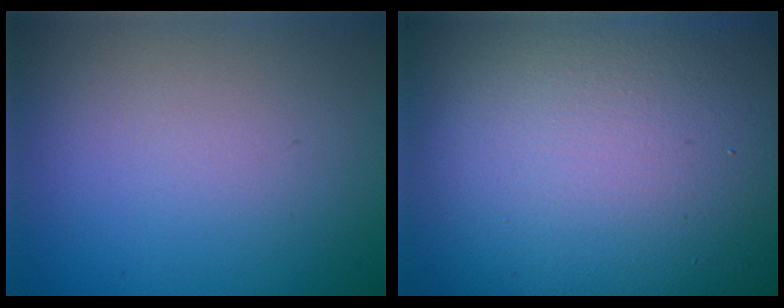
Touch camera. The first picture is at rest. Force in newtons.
{"total": 24.3, "press": 24.3, "slide": 0.8}